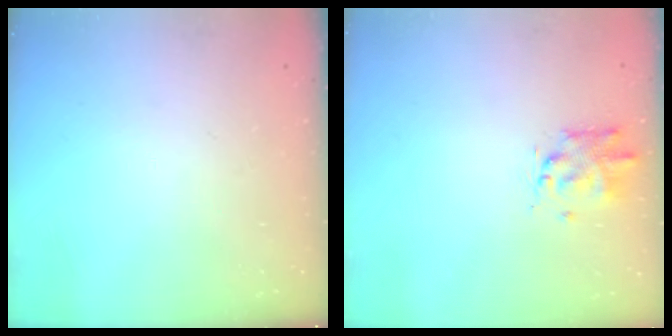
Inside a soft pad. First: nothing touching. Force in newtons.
{"total": 2.6, "press": 2.5, "slide": 0.9}